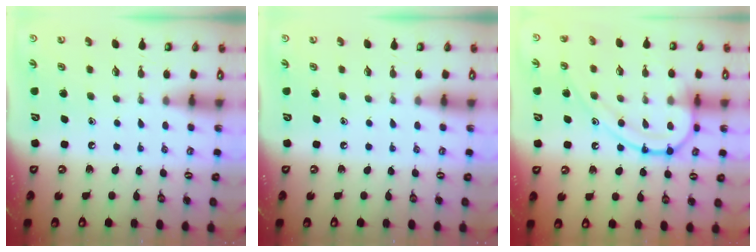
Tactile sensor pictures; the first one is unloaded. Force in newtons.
{"total": 0.0}
{"total": 15.4, "press": 15.3, "slide": 1.4}